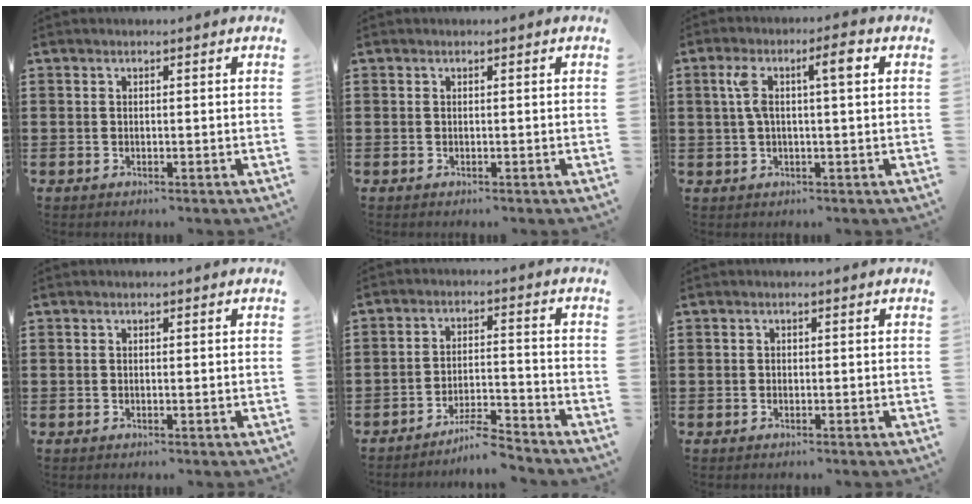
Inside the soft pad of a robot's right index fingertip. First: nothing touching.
{"total": 0.0}
{"total": 6.3, "force": [1.8, 1.3, 5.9], "torque": [-0.110, 0.005, 0.024]}
{"total": 0.0}
{"total": 5.5, "force": [-5.1, 0.2, 2.0], "torque": [-0.041, -0.003, -0.099]}
{"total": 0.6, "force": [-0.1, 0.6, 0.2], "torque": [-0.007, 0.002, -0.003]}